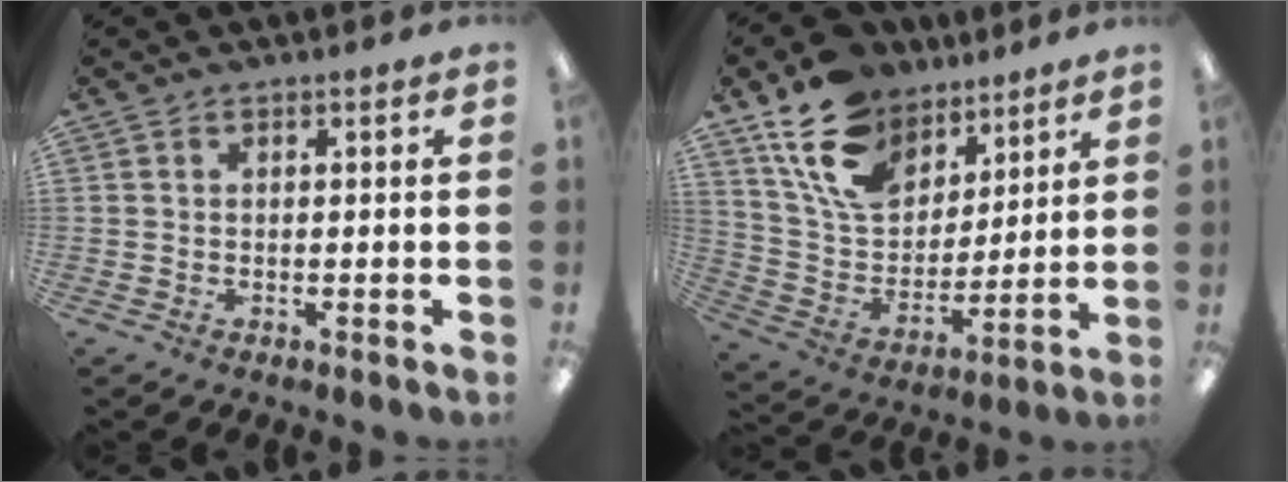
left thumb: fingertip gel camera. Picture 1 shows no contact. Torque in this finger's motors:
{"motor_torque": [2.45, 1.46, 1.40, -1.37, 0.13]}